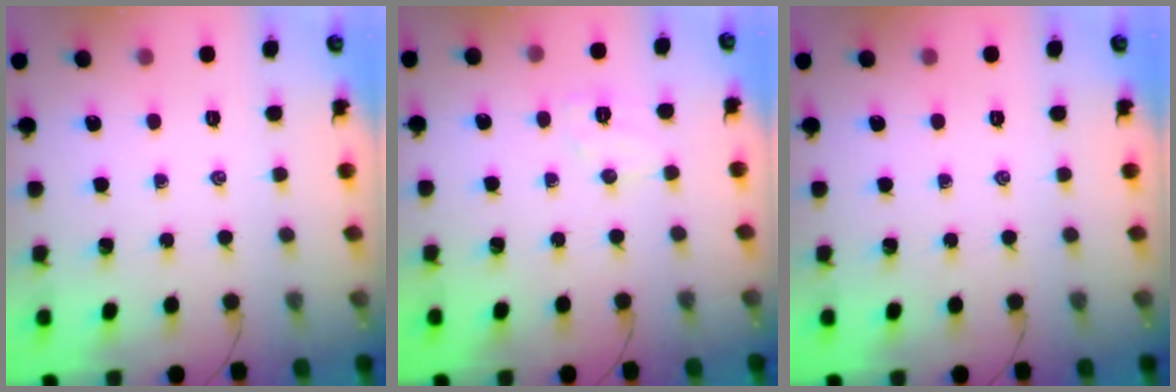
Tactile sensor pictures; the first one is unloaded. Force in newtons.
{"total": 5.6, "press": 5.5, "slide": 0.9}
{"total": 0.0}